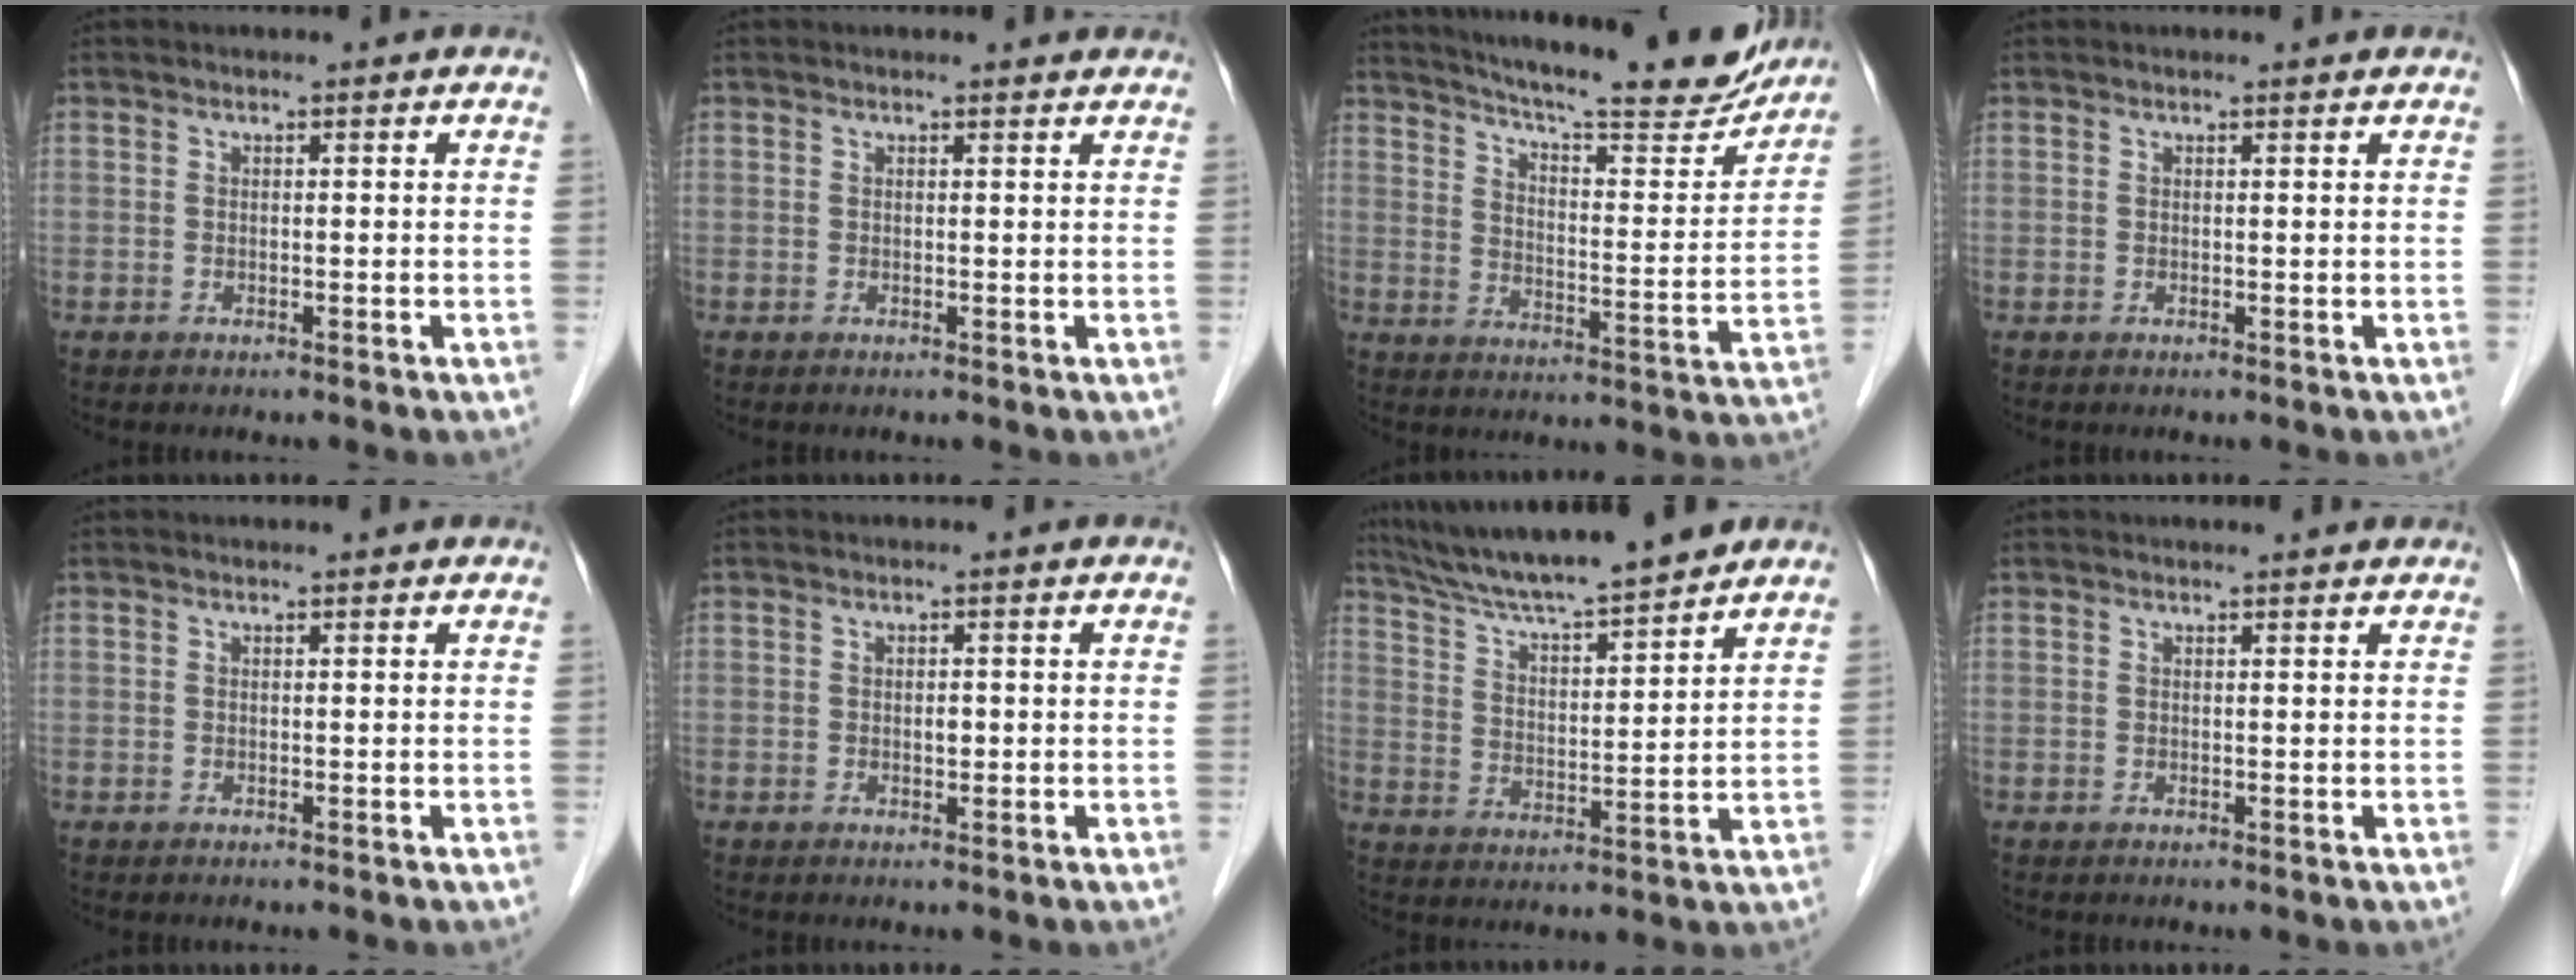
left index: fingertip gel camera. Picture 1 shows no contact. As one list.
[{"total": 1.5, "force": [1.5, 0.1, 0.2], "torque": [-0.012, -0.002, 0.014]}, {"total": 22.5, "force": [20.2, 2.4, 9.5], "torque": [-0.150, -0.035, 0.270]}, {"total": 0.9, "force": [0.9, -0.1, 0.1], "torque": [-0.011, 0.000, 0.011]}, {"total": 1.3, "force": [1.3, 0.0, 0.3], "torque": [-0.009, 0.006, 0.016]}, {"total": 0.9, "force": [0.1, 0.5, 0.7], "torque": [-0.011, 0.001, 0.001]}, {"total": 15.5, "force": [13.9, 0.4, 6.9], "torque": [-0.122, 0.012, 0.230]}, {"total": 3.0, "force": [2.9, 0.2, 0.6], "torque": [-0.010, 0.009, 0.030]}]